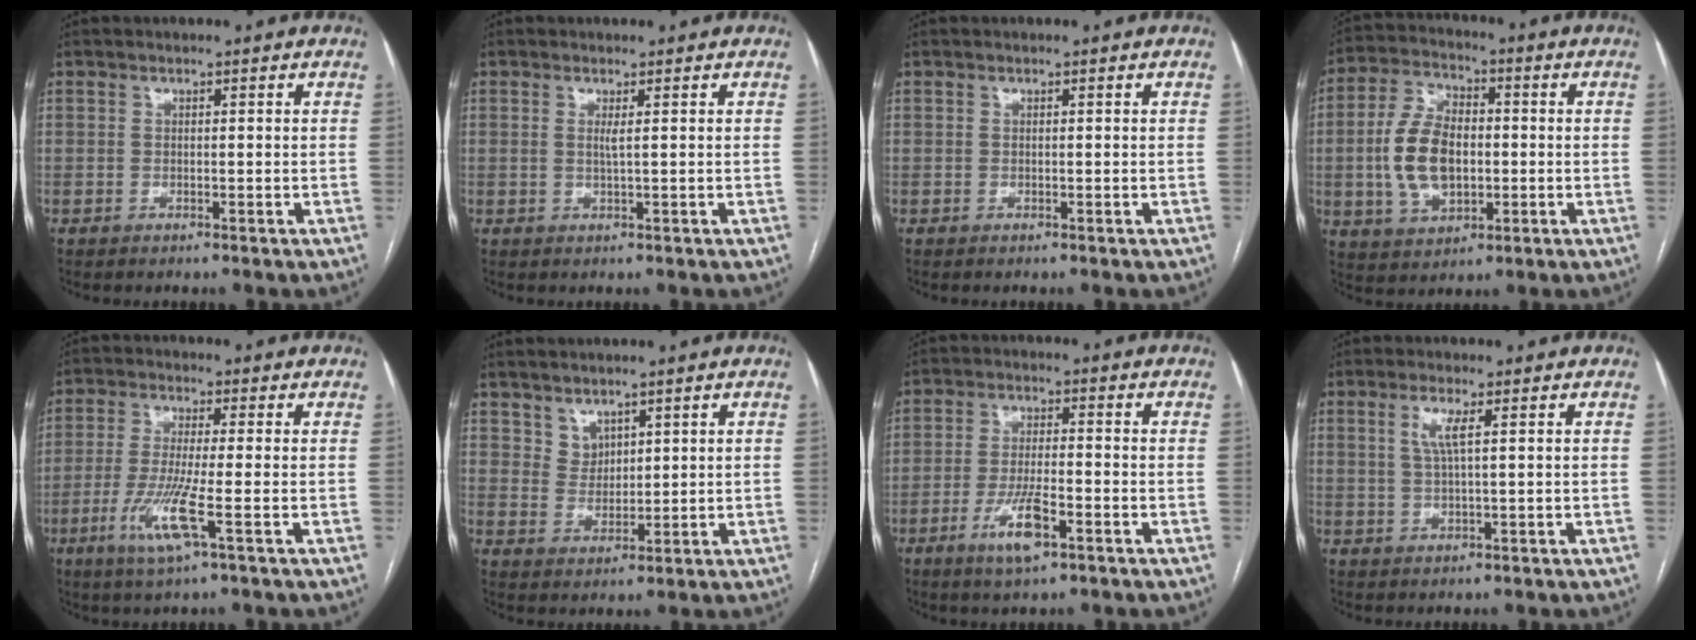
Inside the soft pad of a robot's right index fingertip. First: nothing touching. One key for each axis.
{"total": 1.1, "fx": 0.3, "fy": -0.2, "fz": 1.0, "tx": -0.025, "ty": -0.003, "tz": 0.007}
{"total": 0.0}
{"total": 11.3, "fx": -1.0, "fy": 6.6, "fz": 9.2, "tx": -0.197, "ty": 0.016, "tz": -0.013}
{"total": 7.4, "fx": -2.7, "fy": -0.3, "fz": 6.9, "tx": -0.142, "ty": -0.021, "tz": -0.057}
{"total": 3.1, "fx": 2.2, "fy": 2.1, "fz": 0.5, "tx": -0.007, "ty": 0.002, "tz": 0.047}
{"total": 6.8, "fx": -3.4, "fy": 1.3, "fz": 5.8, "tx": -0.113, "ty": -0.009, "tz": -0.057}
{"total": 3.0, "fx": 1.0, "fy": 0.0, "fz": 2.8, "tx": -0.064, "ty": 0.001, "tz": 0.021}